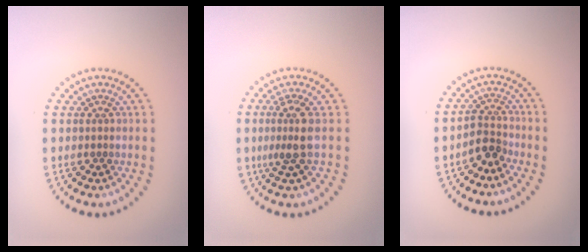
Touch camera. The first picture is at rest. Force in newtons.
{"total": 2.5, "press": 1.9, "slide": 1.7}
{"total": 2.3, "press": 1.8, "slide": 1.5}